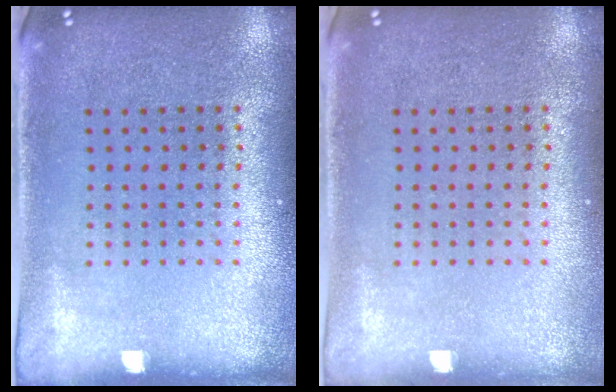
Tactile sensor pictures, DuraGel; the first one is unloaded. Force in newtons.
{"total": 0.0}